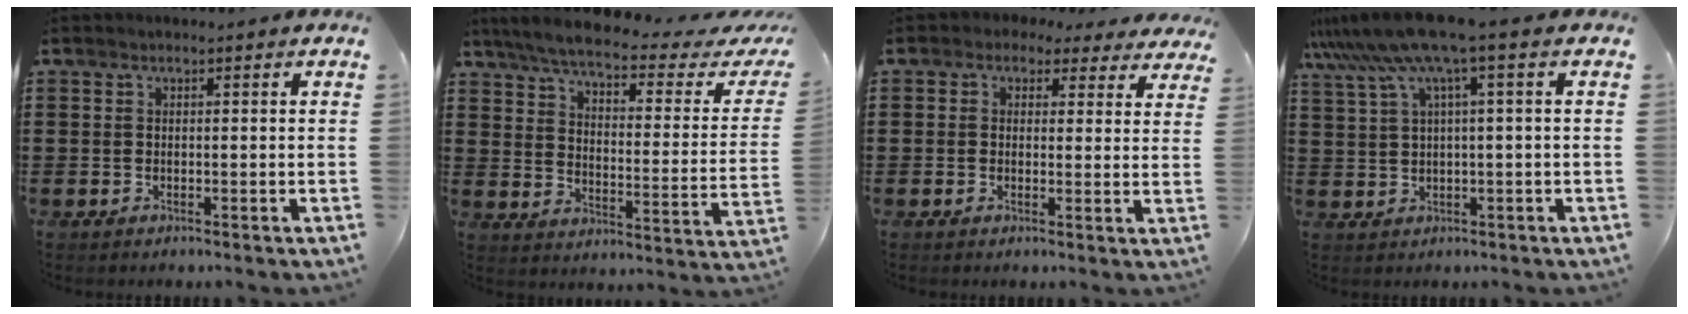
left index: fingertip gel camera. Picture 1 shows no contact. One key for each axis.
{"total": 5.2, "fx": 4.3, "fy": 0.1, "fz": 2.8, "tx": -0.078, "ty": -0.031, "tz": 0.069}
{"total": 2.3, "fx": 1.6, "fy": 1.6, "fz": 0.6, "tx": -0.016, "ty": 0.001, "tz": 0.025}
{"total": 7.3, "fx": 3.3, "fy": -0.3, "fz": 6.6, "tx": -0.151, "ty": -0.024, "tz": 0.051}